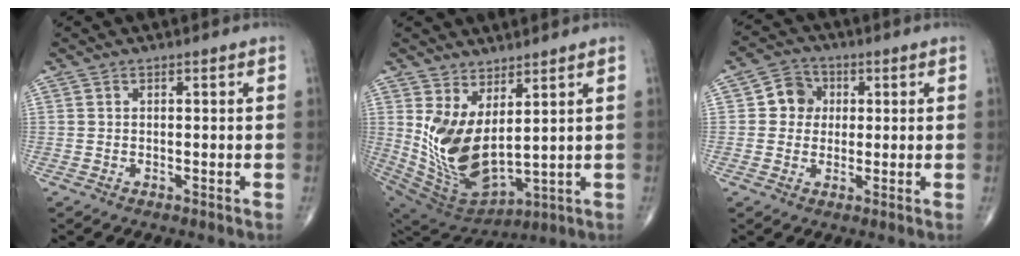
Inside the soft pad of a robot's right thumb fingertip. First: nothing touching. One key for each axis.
{"total": 14.3, "fx": 3.5, "fy": 7.0, "fz": 12.0, "tx": -0.231, "ty": -0.047, "tz": 0.096}
{"total": 5.8, "fx": 0.8, "fy": 5.3, "fz": 2.1, "tx": -0.005, "ty": 0.007, "tz": 0.003}